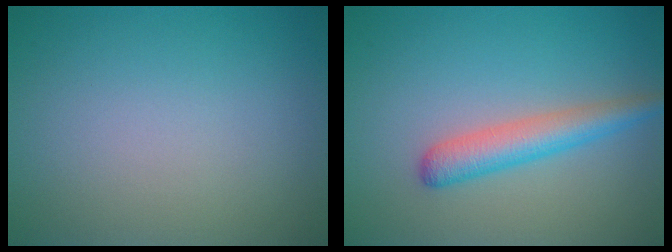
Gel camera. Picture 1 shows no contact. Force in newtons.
{"total": 3.4, "press": 3.4, "slide": 0.1}